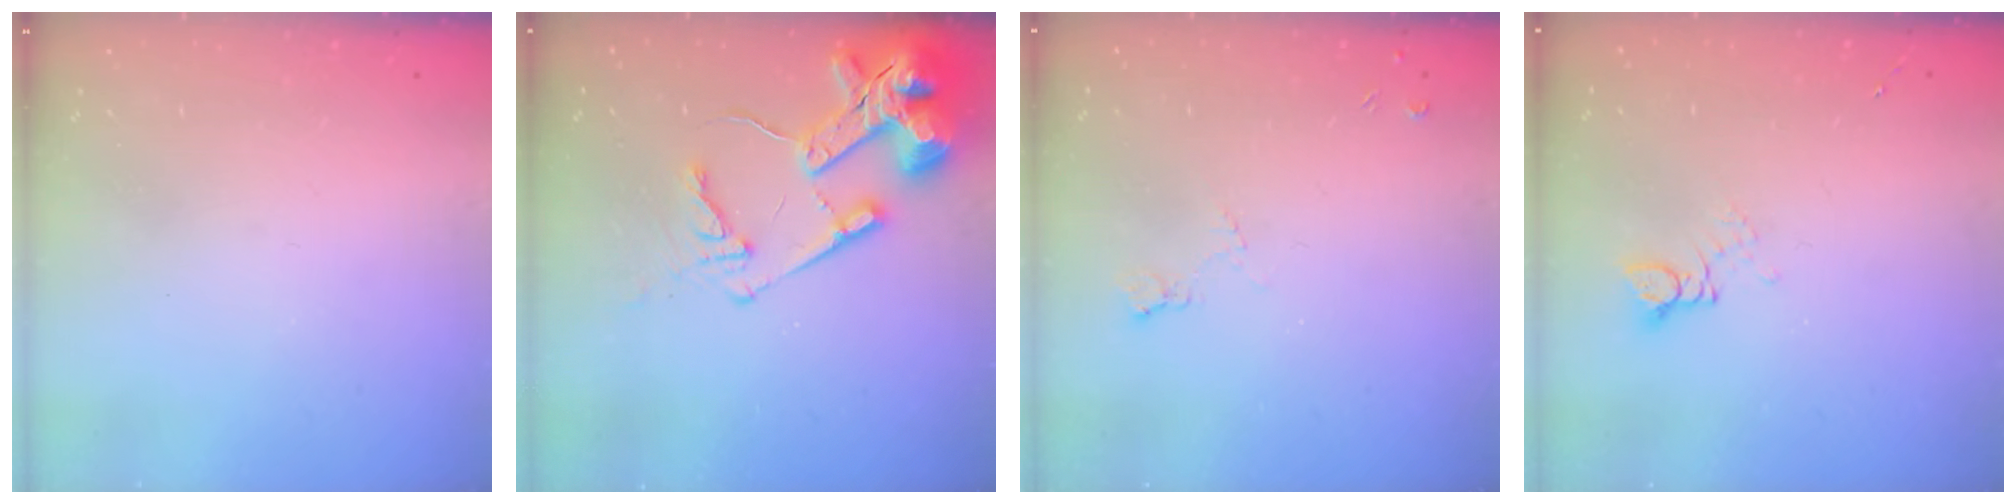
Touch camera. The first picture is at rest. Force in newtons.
{"total": 17.6, "press": 17.4, "slide": 2.2}
{"total": 5.0, "press": 5.0, "slide": 0.6}
{"total": 2.8, "press": 2.8, "slide": 0.2}